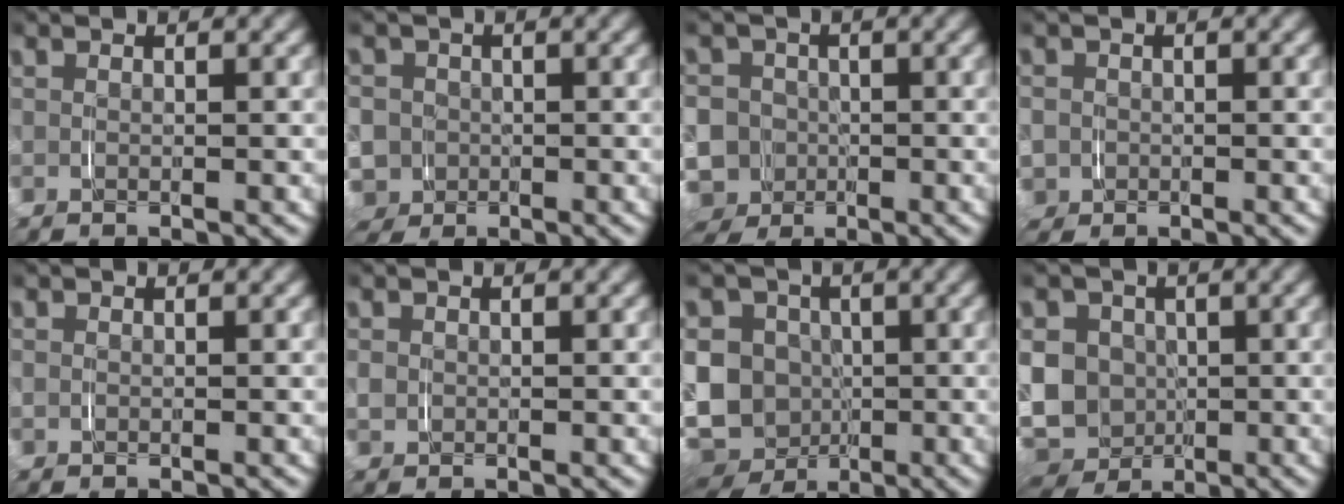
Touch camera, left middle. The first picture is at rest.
{"total": 7.5, "force": [-1.3, 7.1, 2.3], "torque": [-0.070, -0.033, -0.020]}
{"total": 12.5, "force": [-2.8, 11.6, 3.7], "torque": [-0.108, -0.050, -0.049]}
{"total": 4.7, "force": [-1.0, 4.5, 1.1], "torque": [-0.047, -0.022, -0.016]}
{"total": 0.9, "force": [0.0, 0.9, 0.1], "torque": [-0.006, 0.000, -0.001]}
{"total": 1.2, "force": [0.0, 1.2, 0.5], "torque": [-0.020, 0.000, 0.001]}
{"total": 14.9, "force": [-2.3, 13.7, 5.6], "torque": [-0.160, -0.051, -0.040]}
{"total": 12.0, "force": [-1.3, 11.0, 4.5], "torque": [-0.140, -0.045, -0.018]}